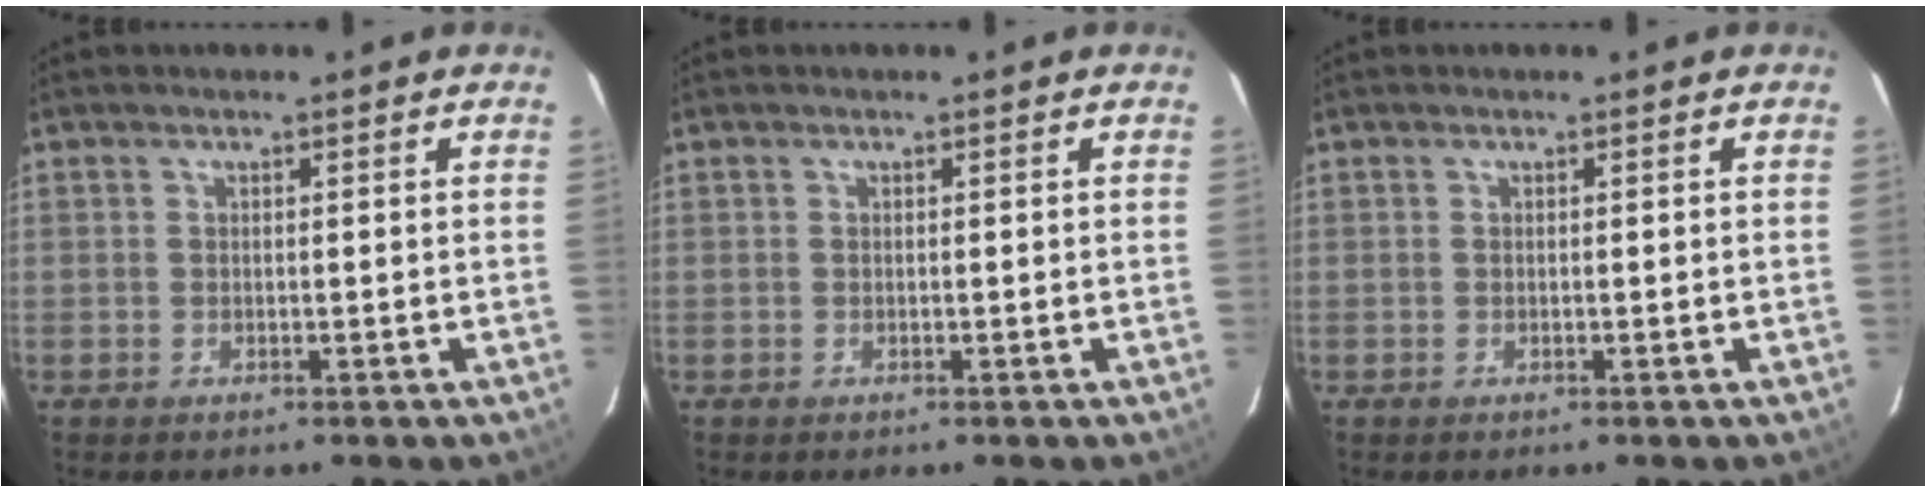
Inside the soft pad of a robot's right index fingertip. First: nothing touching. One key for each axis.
{"total": 0.0}
{"total": 0.0}